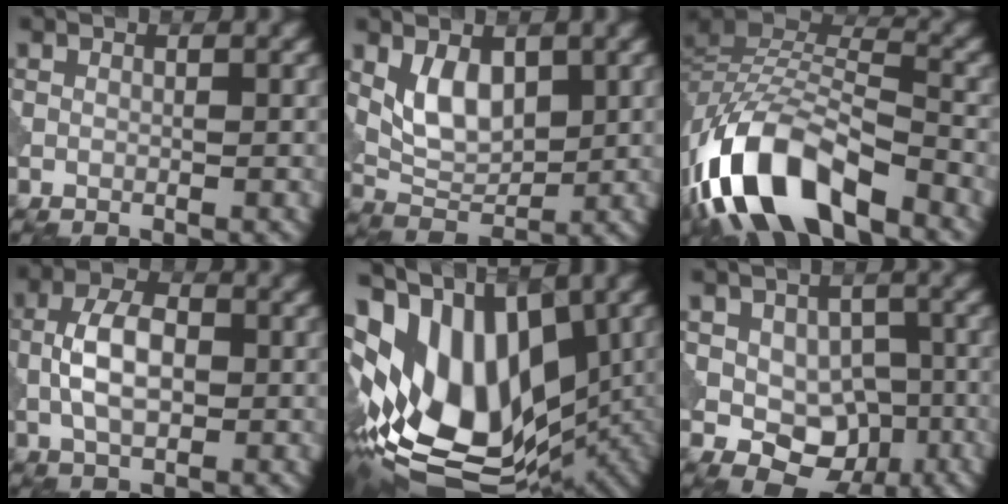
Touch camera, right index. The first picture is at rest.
{"total": 4.6, "force": [1.3, 2.6, 3.6], "torque": [-0.066, -0.005, 0.029]}
{"total": 11.8, "force": [-7.1, 5.1, 7.9], "torque": [-0.148, -0.002, -0.142]}
{"total": 5.2, "force": [-0.4, 2.8, 4.3], "torque": [-0.087, 0.004, -0.011]}
{"total": 16.4, "force": [0.6, 10.2, 12.9], "torque": [-0.224, -0.006, 0.026]}
{"total": 6.6, "force": [-1.4, 5.0, 4.2], "torque": [-0.052, -0.001, -0.018]}